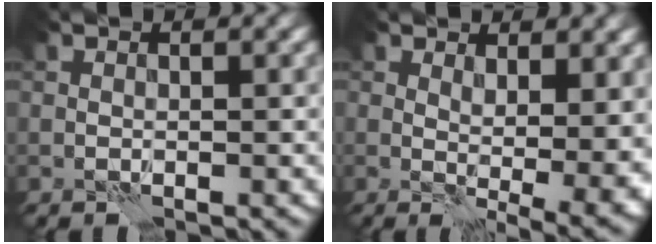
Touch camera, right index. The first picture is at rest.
{"total": 7.9, "force": [1.8, 3.5, 6.8], "torque": [-0.076, -0.010, 0.040]}